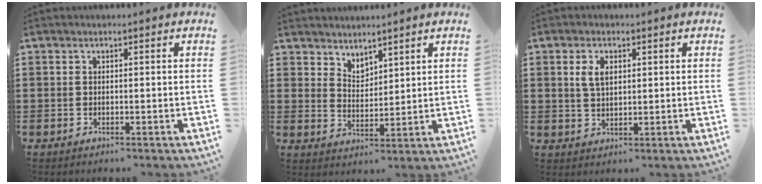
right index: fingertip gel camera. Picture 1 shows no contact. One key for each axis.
{"total": 3.3, "fx": 3.1, "fy": 1.0, "fz": -0.4, "tx": -0.003, "ty": -0.006, "tz": 0.060}
{"total": 3.4, "fx": 1.1, "fy": 1.9, "fz": 2.6, "tx": -0.057, "ty": 0.009, "tz": 0.018}